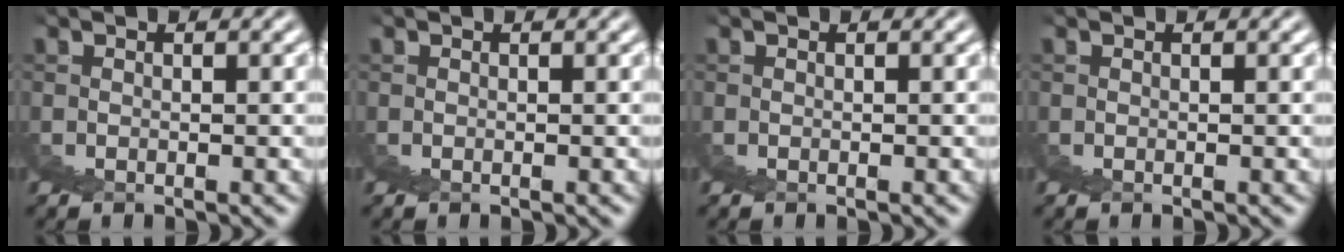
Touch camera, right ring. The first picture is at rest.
{"total": 0.0}
{"total": 0.0}
{"total": 0.0}